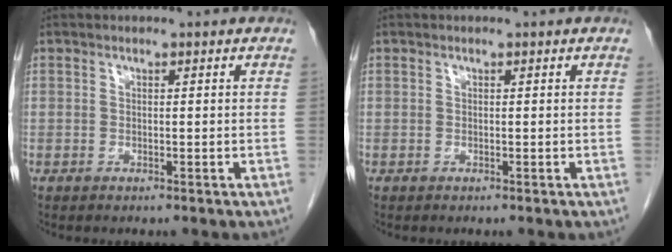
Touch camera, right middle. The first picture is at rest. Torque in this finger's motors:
{"motor_torque": [0.00, 0.00, 0.00, -0.01]}